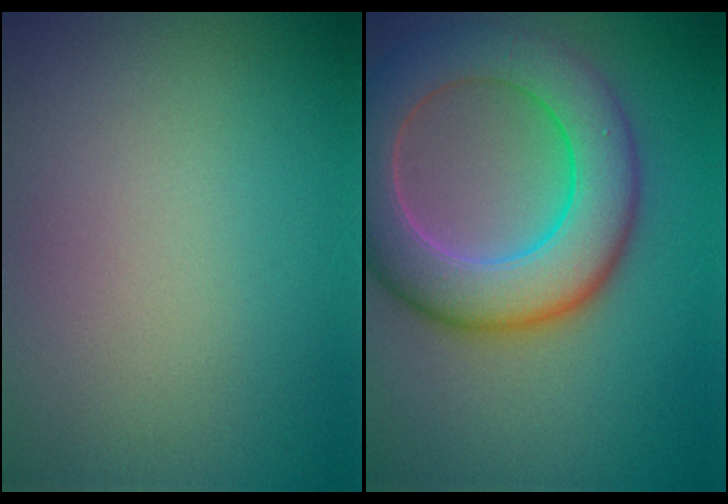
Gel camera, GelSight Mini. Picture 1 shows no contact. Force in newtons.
{"total": 9.2, "press": 9.2, "slide": 0.6}